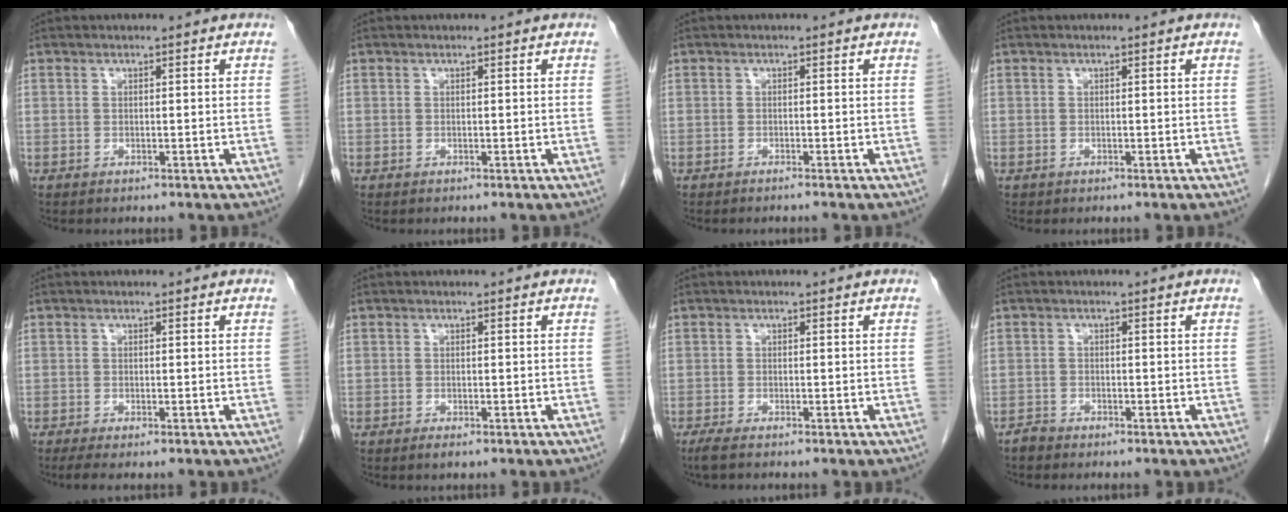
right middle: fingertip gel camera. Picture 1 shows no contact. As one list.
[{"total": 0.0}, {"total": 1.0, "force": [-0.9, -0.2, 0.4], "torque": [-0.004, 0.002, -0.014]}, {"total": 0.0}, {"total": 2.1, "force": [-1.5, 0.3, 1.4], "torque": [-0.026, -0.008, -0.024]}, {"total": 0.9, "force": [-0.6, 0.2, 0.6], "torque": [-0.010, -0.002, -0.007]}, {"total": 1.9, "force": [-1.5, 0.0, 1.1], "torque": [-0.024, -0.007, -0.028]}, {"total": 1.1, "force": [-1.1, 0.2, 0.0], "torque": [0.002, 0.000, -0.023]}]